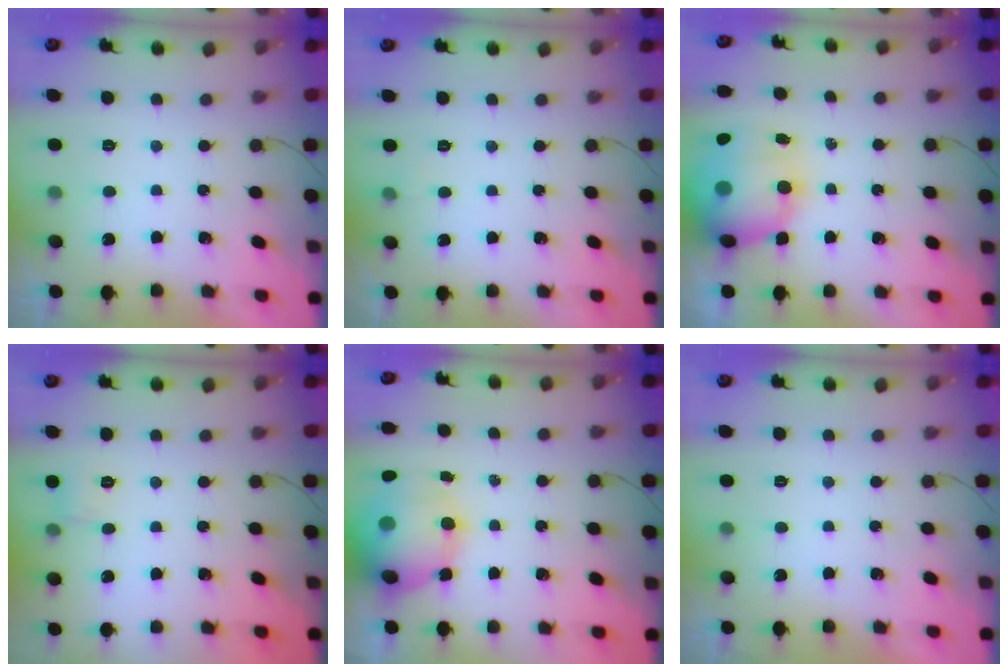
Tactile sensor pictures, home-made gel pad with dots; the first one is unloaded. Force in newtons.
{"total": 2.3, "press": 2.1, "slide": 0.9}
{"total": 12.7, "press": 12.5, "slide": 2.1}
{"total": 5.6, "press": 5.4, "slide": 1.5}
{"total": 16.2, "press": 15.6, "slide": 4.3}
{"total": 0.0}